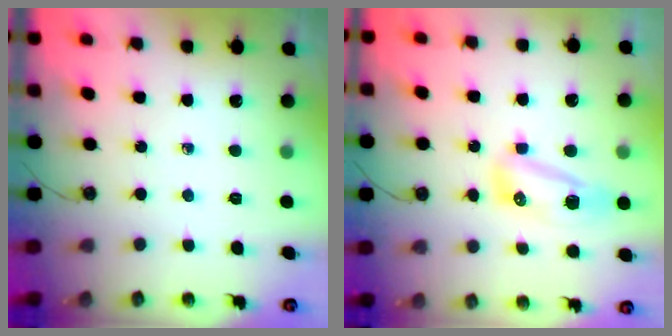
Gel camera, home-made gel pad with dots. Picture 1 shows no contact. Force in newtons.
{"total": 8.2, "press": 8.1, "slide": 1.2}